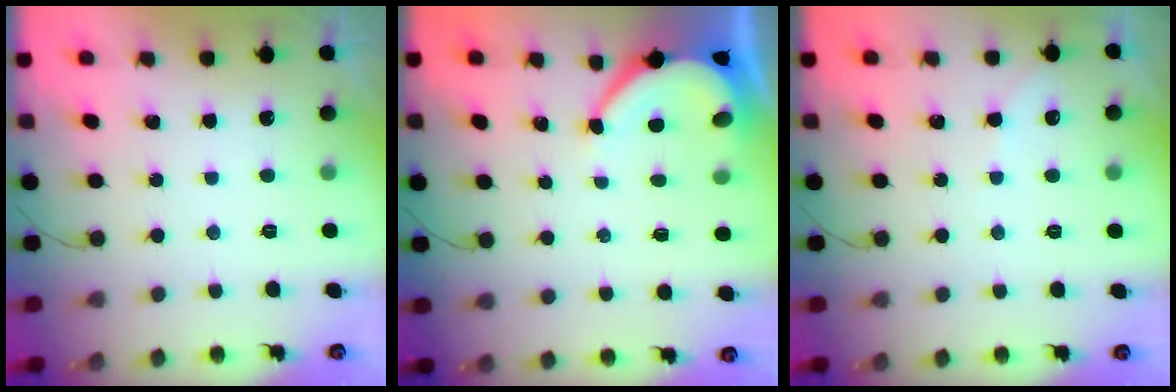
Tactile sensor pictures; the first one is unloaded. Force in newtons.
{"total": 5.9, "press": 5.8, "slide": 0.8}
{"total": 2.4, "press": 2.4, "slide": 0.5}